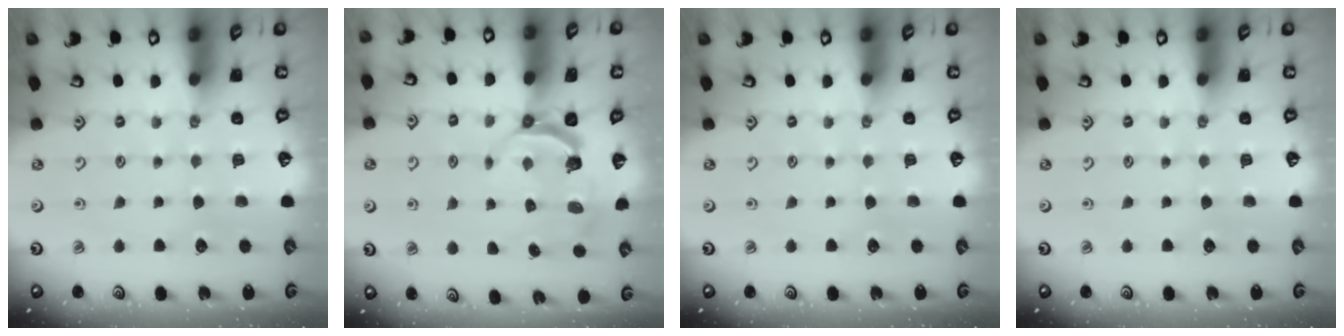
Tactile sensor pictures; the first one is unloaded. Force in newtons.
{"total": 4.6, "press": 3.5, "slide": 3.0}
{"total": 0.0}
{"total": 0.0}